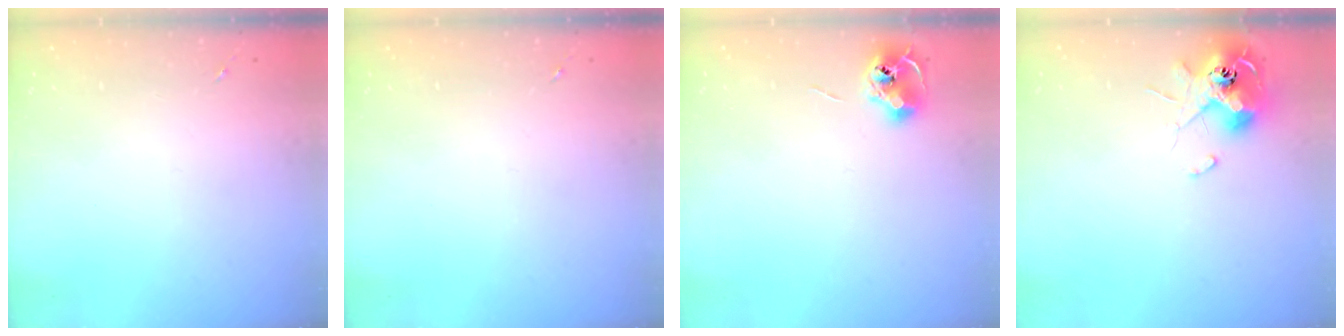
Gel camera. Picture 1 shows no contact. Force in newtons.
{"total": 0.0}
{"total": 7.4, "press": 7.4, "slide": 0.7}
{"total": 11.4, "press": 11.3, "slide": 1.2}